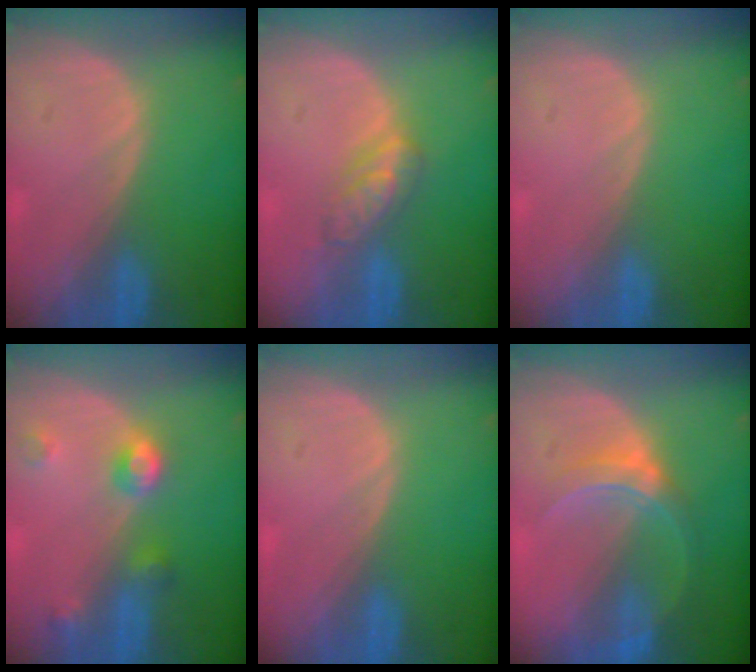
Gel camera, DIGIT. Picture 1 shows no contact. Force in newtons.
{"total": 4.7, "press": 4.5, "slide": 1.5}
{"total": 0.0}
{"total": 4.6, "press": 4.2, "slide": 2.0}
{"total": 0.0}
{"total": 5.9, "press": 5.8, "slide": 1.2}